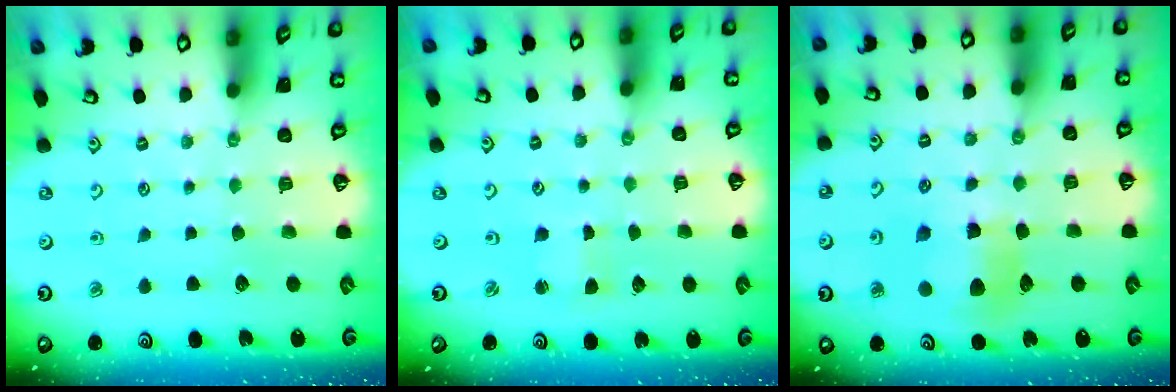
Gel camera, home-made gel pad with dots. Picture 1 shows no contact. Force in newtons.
{"total": 2.2, "press": 2.1, "slide": 0.3}
{"total": 9.9, "press": 9.8, "slide": 1.5}